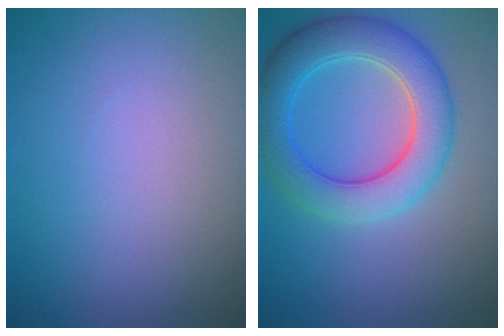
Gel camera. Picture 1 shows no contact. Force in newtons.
{"total": 6.3, "press": 6.3, "slide": 0.5}